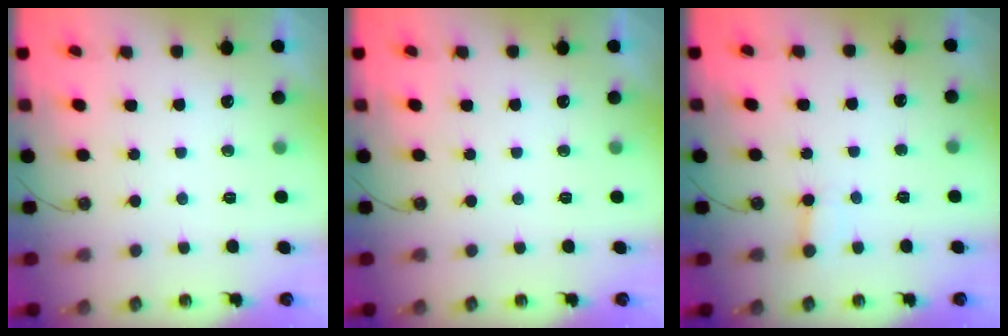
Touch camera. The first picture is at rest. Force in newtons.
{"total": 0.0}
{"total": 2.5, "press": 2.5, "slide": 0.4}